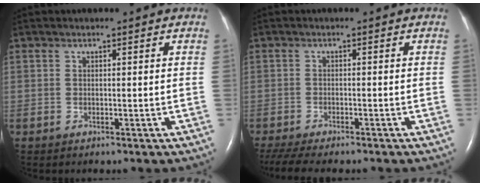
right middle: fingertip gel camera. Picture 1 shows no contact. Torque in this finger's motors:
{"motor_torque": [0.84, -0.72, 0.06, 0.05]}